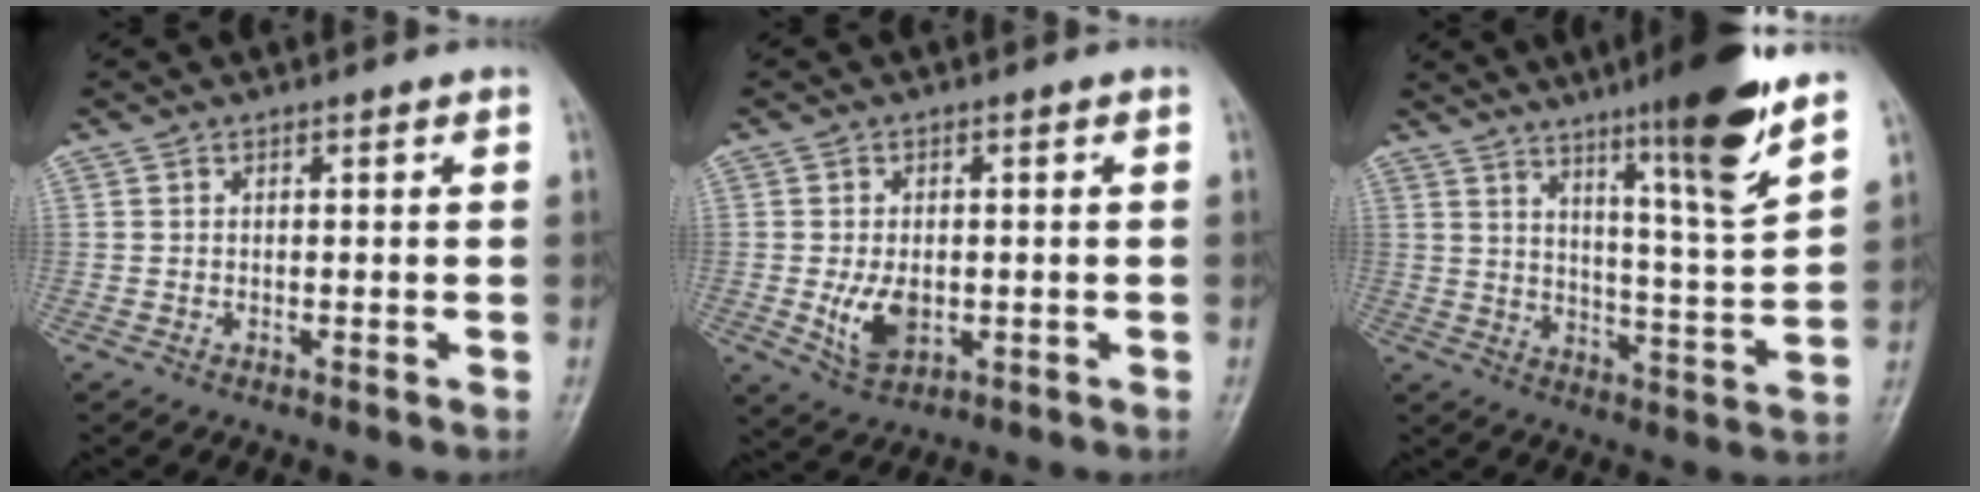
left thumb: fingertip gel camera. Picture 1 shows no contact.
{"total": 6.3, "force": [-1.1, 4.1, 4.7], "torque": [-0.076, -0.005, -0.012]}
{"total": 15.6, "force": [9.9, 0.9, 12.1], "torque": [-0.175, -0.062, 0.154]}